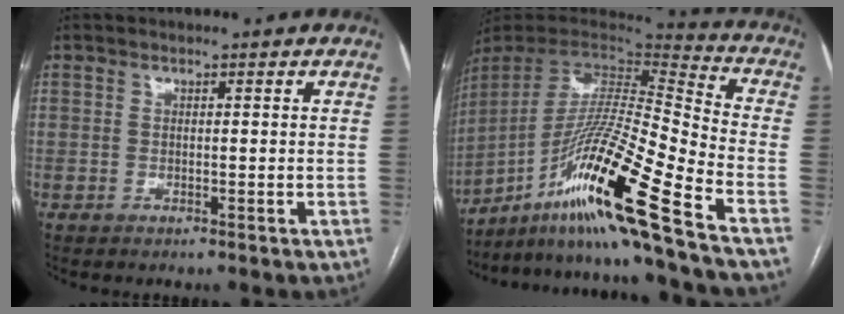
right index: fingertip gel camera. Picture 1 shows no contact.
{"total": 23.2, "force": [-14.0, -1.6, 18.4], "torque": [-0.351, -0.022, -0.263]}